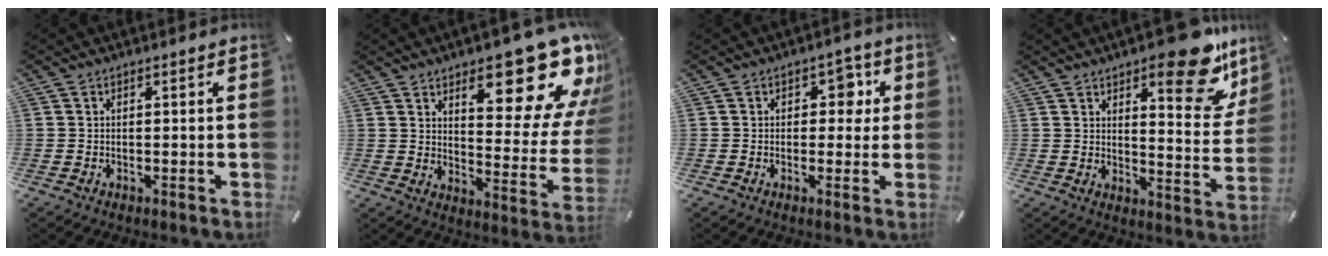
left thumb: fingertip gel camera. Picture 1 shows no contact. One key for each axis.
{"total": 22.6, "fx": 13.6, "fy": 9.9, "fz": 15.1, "tx": -0.180, "ty": -0.107, "tz": 0.223}
{"total": 5.1, "fx": 1.3, "fy": 3.7, "fz": 3.3, "tx": -0.023, "ty": -0.007, "tz": 0.009}
{"total": 18.4, "fx": 11.6, "fy": 7.2, "fz": 12.4, "tx": -0.144, "ty": -0.082, "tz": 0.183}